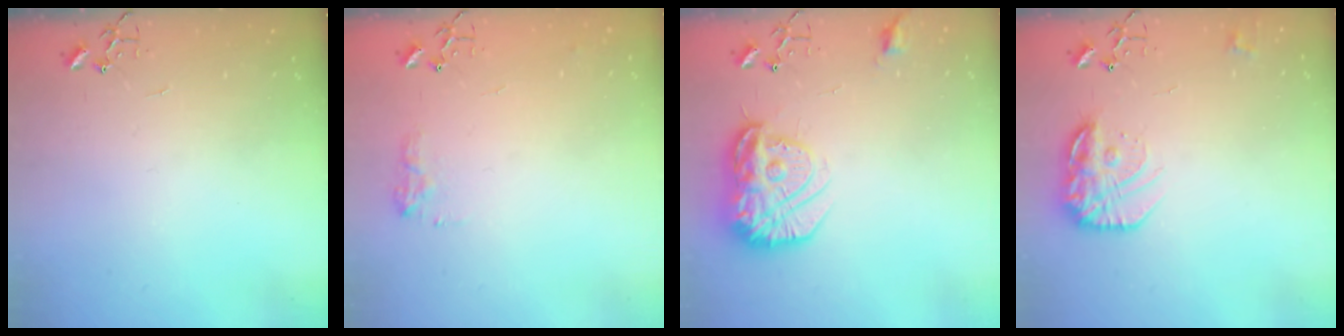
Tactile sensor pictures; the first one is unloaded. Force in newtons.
{"total": 7.8, "press": 7.8, "slide": 0.1}
{"total": 18.0, "press": 17.9, "slide": 1.6}
{"total": 15.4, "press": 15.3, "slide": 1.0}